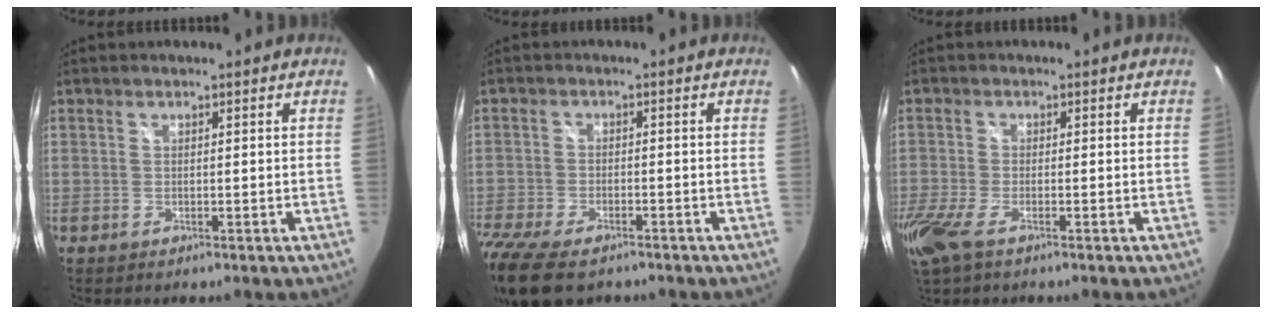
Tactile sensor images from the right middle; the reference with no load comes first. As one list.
[{"total": 13.4, "force": [-10.0, 5.5, 7.1], "torque": [-0.189, -0.052, -0.179]}, {"total": 7.4, "force": [-4.4, 2.4, 5.4], "torque": [-0.134, -0.029, -0.087]}]